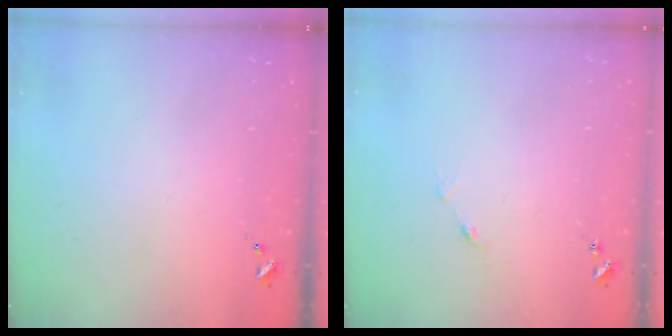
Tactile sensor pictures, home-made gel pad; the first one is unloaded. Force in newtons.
{"total": 4.6, "press": 4.6, "slide": 0.4}